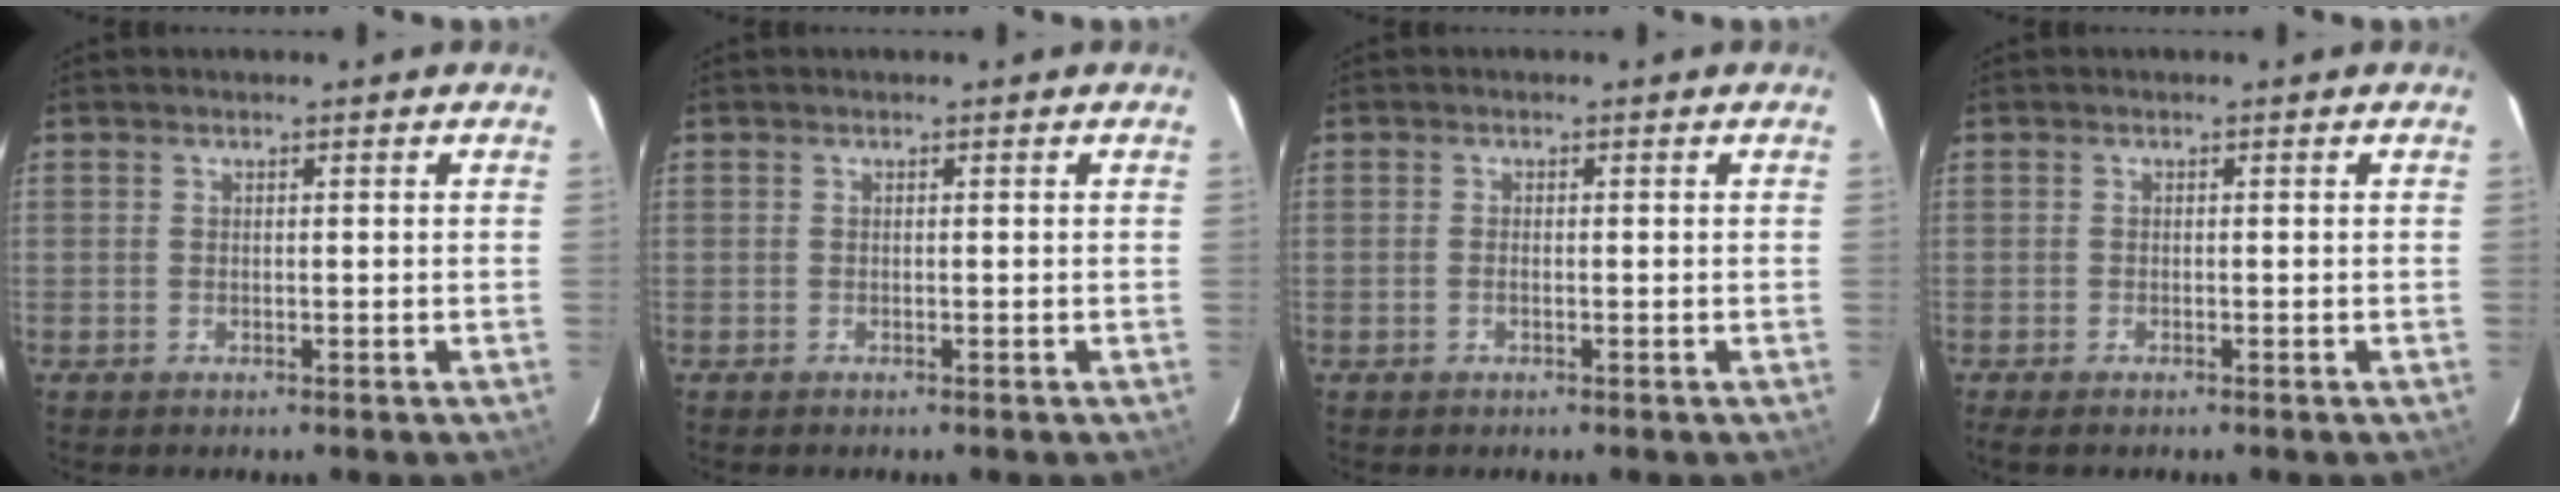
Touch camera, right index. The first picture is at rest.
{"total": 0.0}
{"total": 0.7, "force": [-0.3, 0.3, 0.5], "torque": [-0.013, 0.001, -0.006]}
{"total": 2.1, "force": [-1.7, 0.4, 1.2], "torque": [-0.026, -0.009, -0.029]}